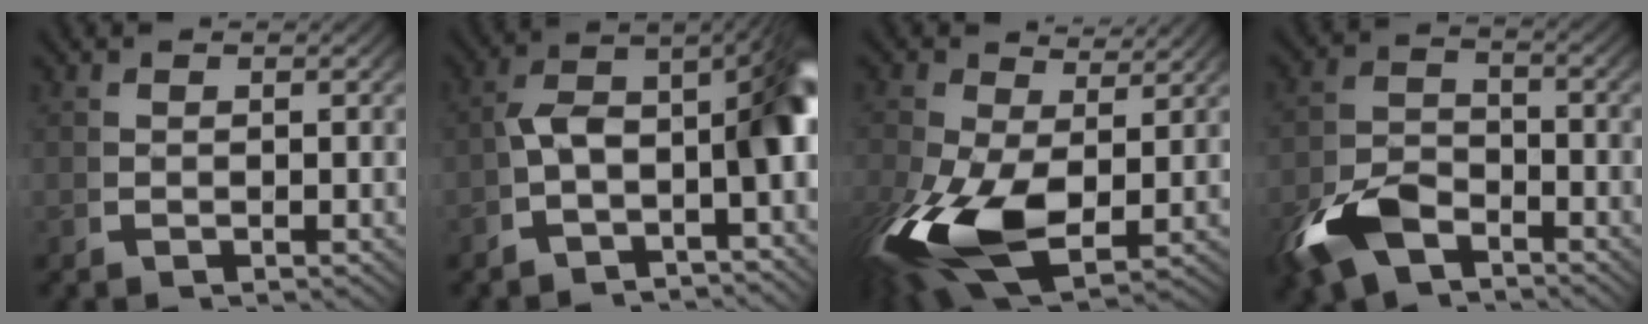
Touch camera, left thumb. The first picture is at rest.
{"total": 9.9, "force": [-1.2, 5.9, 7.9], "torque": [-0.116, -0.020, -0.025]}
{"total": 12.1, "force": [-2.0, 7.3, 9.4], "torque": [-0.209, -0.060, -0.009]}
{"total": 6.9, "force": [-4.2, 4.1, 3.6], "torque": [-0.076, -0.023, -0.067]}